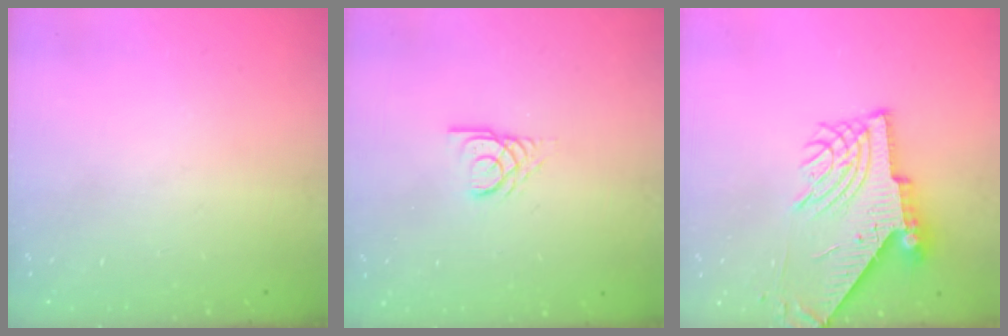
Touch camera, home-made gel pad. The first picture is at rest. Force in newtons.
{"total": 3.1, "press": 3.1, "slide": 0.1}
{"total": 9.7, "press": 9.7, "slide": 1.0}